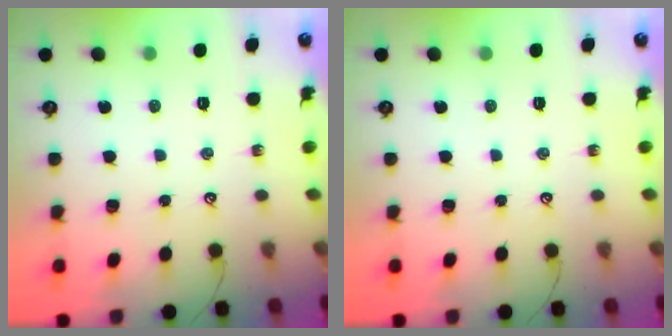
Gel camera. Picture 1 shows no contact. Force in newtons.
{"total": 0.0}